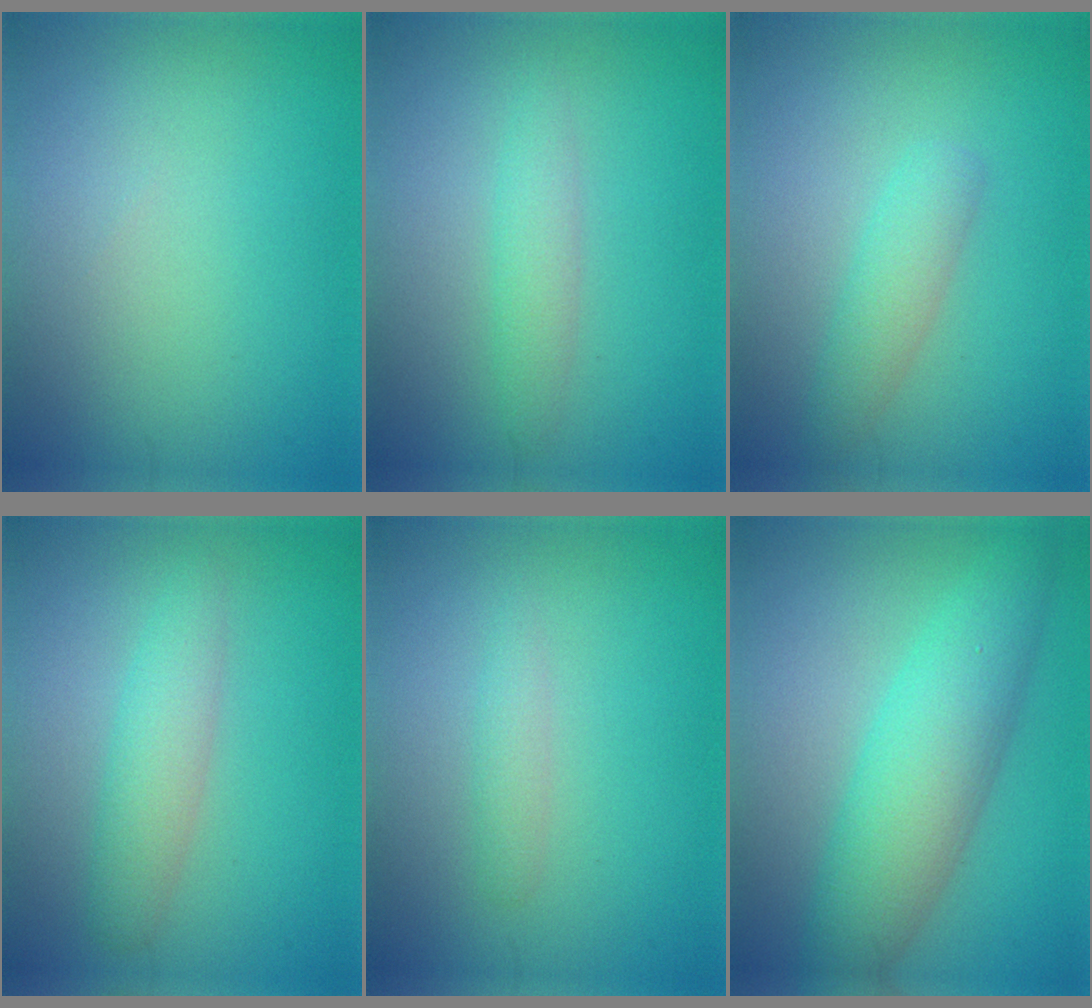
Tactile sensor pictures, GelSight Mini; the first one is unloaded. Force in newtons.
{"total": 2.0, "press": 2.0, "slide": 0.1}
{"total": 2.5, "press": 2.5, "slide": 0.1}
{"total": 3.0, "press": 3.0, "slide": 0.1}
{"total": 1.3, "press": 1.3, "slide": 0.1}
{"total": 6.7, "press": 6.7, "slide": 0.1}